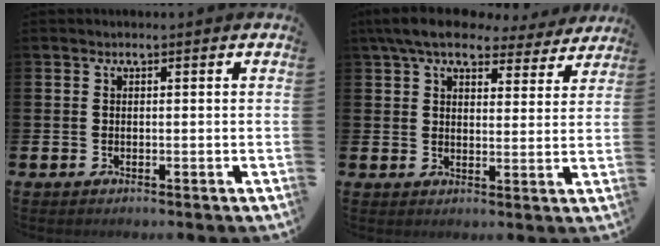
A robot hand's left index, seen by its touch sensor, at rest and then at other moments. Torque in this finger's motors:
{"motor_torque": [1.54, -0.59, 0.24, 0.21]}